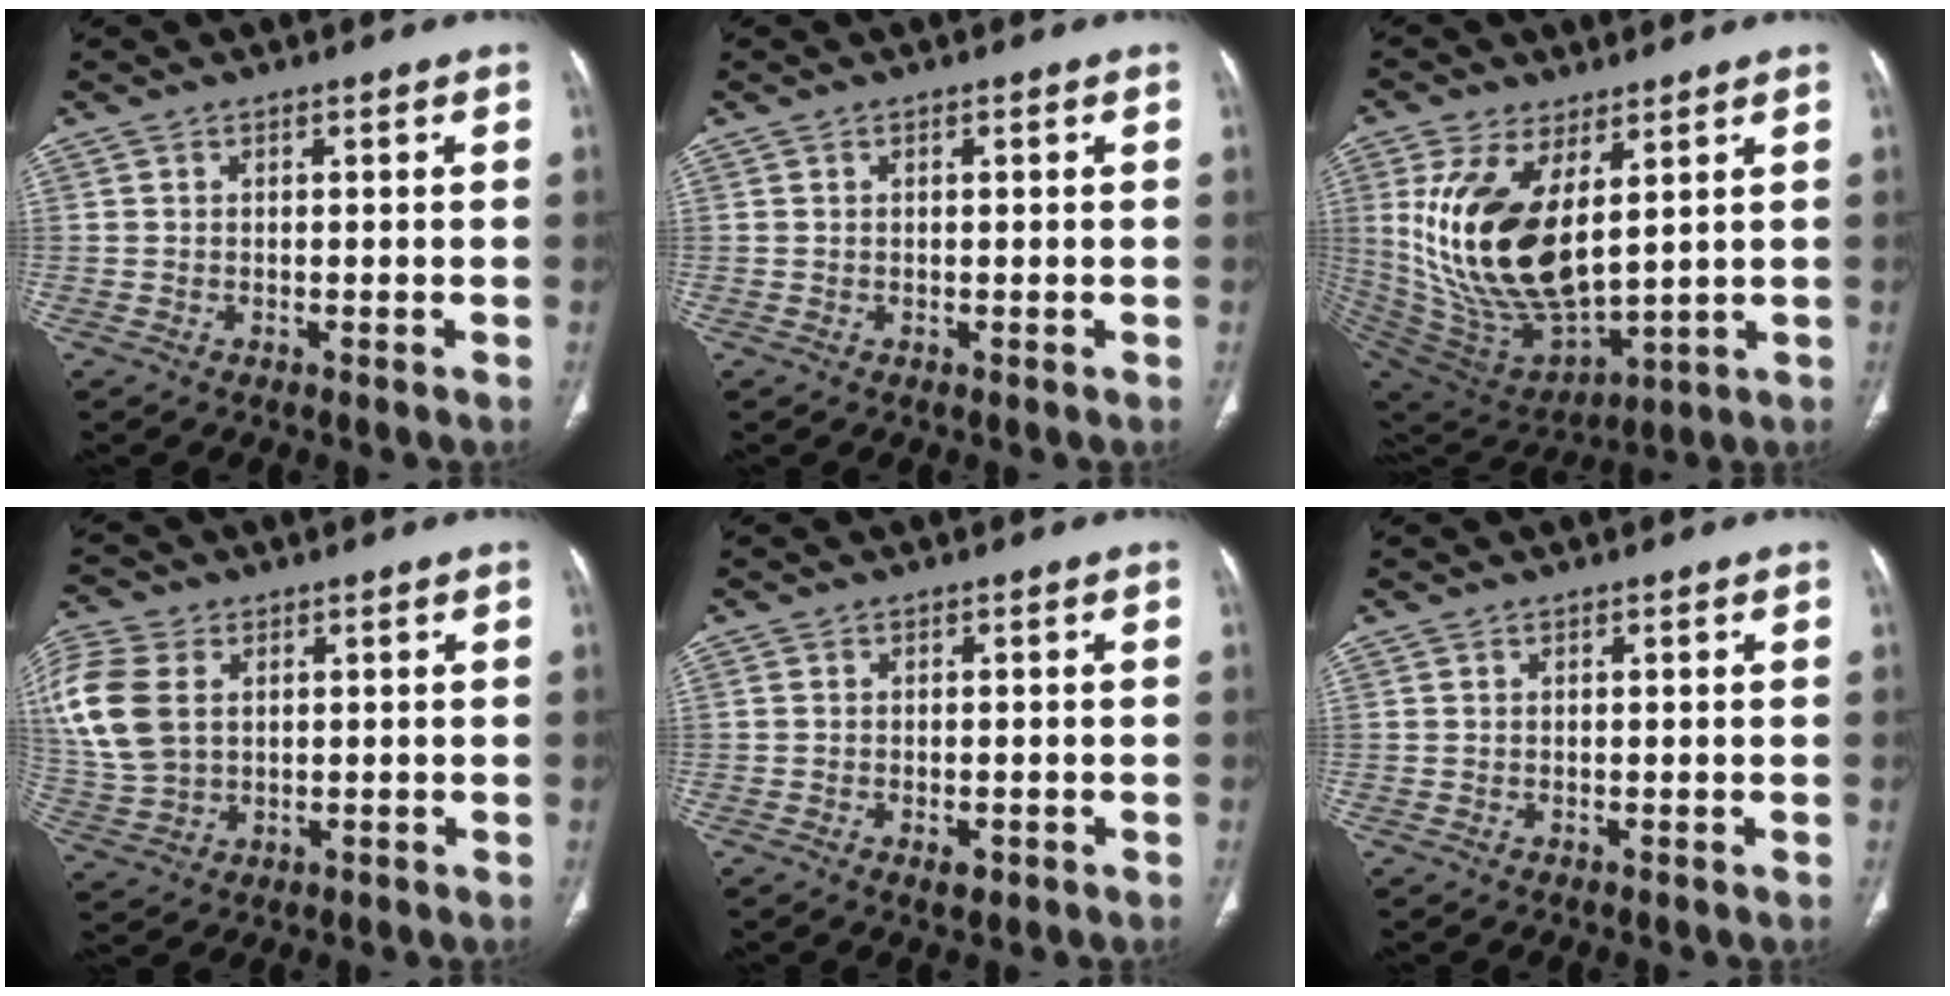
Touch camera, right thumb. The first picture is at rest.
{"total": 0.7, "force": [0.2, 0.2, 0.7], "torque": [-0.016, 0.004, 0.006]}
{"total": 20.4, "force": [5.4, 10.2, 16.8], "torque": [-0.327, -0.030, 0.127]}
{"total": 13.7, "force": [2.7, 9.7, 9.3], "torque": [-0.213, 0.003, 0.057]}
{"total": 2.1, "force": [-1.0, 1.2, 1.5], "torque": [-0.020, 0.001, -0.011]}
{"total": 0.0}